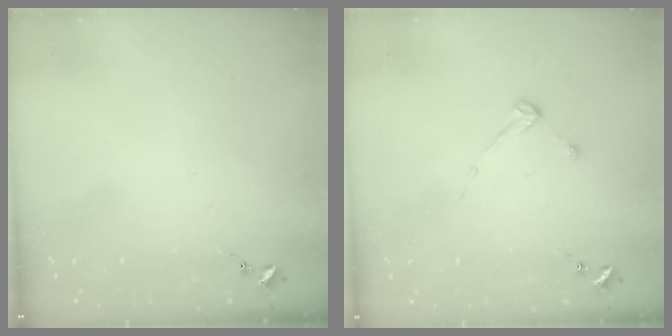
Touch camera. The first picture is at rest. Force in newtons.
{"total": 2.6, "press": 2.5, "slide": 0.4}